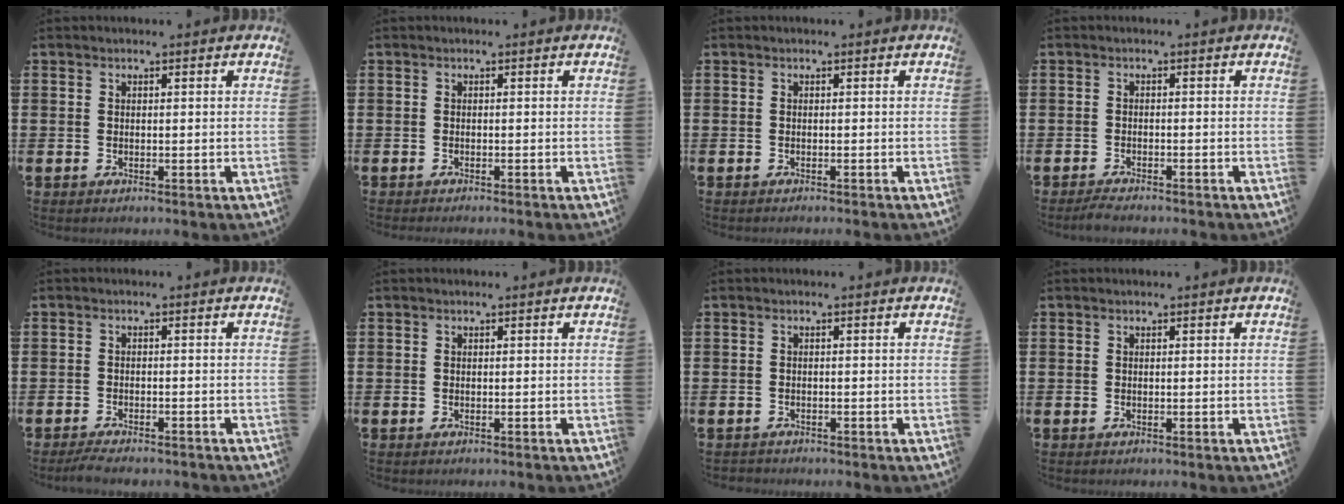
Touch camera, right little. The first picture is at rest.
{"total": 0.0}
{"total": 0.0}
{"total": 1.5, "force": [-1.4, 0.2, 0.6], "torque": [-0.012, 0.003, -0.028]}
{"total": 1.9, "force": [-1.7, 0.2, 0.7], "torque": [-0.013, 0.006, -0.035]}
{"total": 0.0}
{"total": 0.5, "force": [-0.5, 0.2, 0.0], "torque": [-0.002, -0.001, -0.011]}
{"total": 0.0}